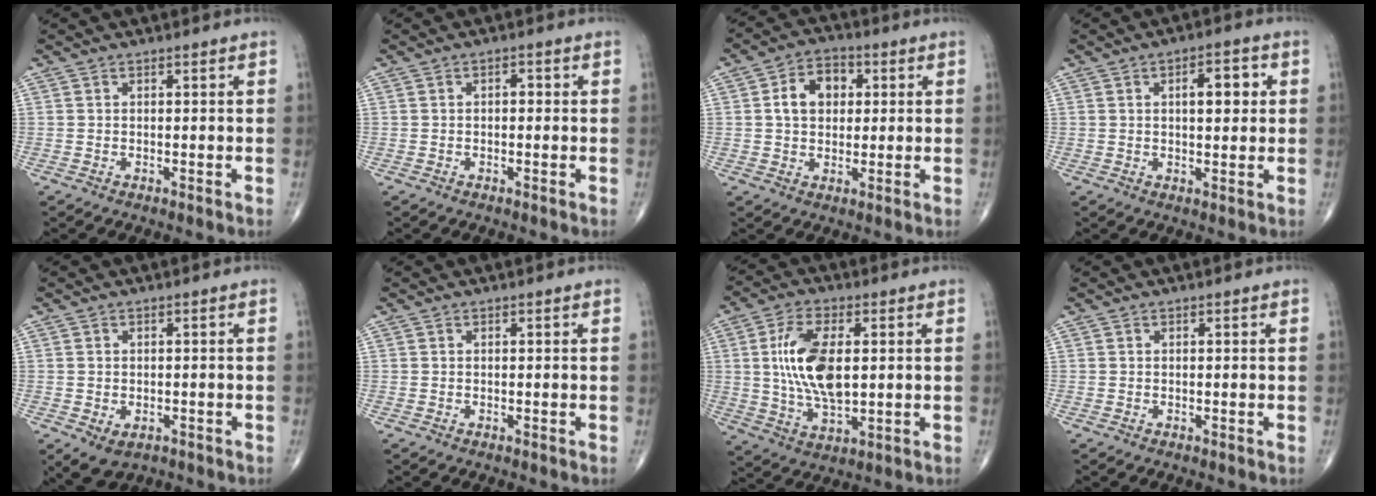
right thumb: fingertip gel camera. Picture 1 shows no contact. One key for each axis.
{"total": 1.5, "fx": 0.1, "fy": 0.8, "fz": 1.2, "tx": -0.013, "ty": 0.003, "tz": -0.002}
{"total": 8.2, "fx": 1.5, "fy": 6.0, "fz": 5.4, "tx": -0.069, "ty": 0.012, "tz": 0.019}
{"total": 6.6, "fx": 1.5, "fy": 2.9, "fz": 5.7, "tx": -0.065, "ty": 0.004, "tz": 0.020}
{"total": 4.6, "fx": -1.9, "fy": 3.2, "fz": 2.7, "tx": -0.046, "ty": 0.003, "tz": -0.018}
{"total": 0.0}
{"total": 13.5, "fx": 1.7, "fy": 6.6, "fz": 11.6, "tx": -0.223, "ty": -0.008, "tz": 0.036}
{"total": 0.0}